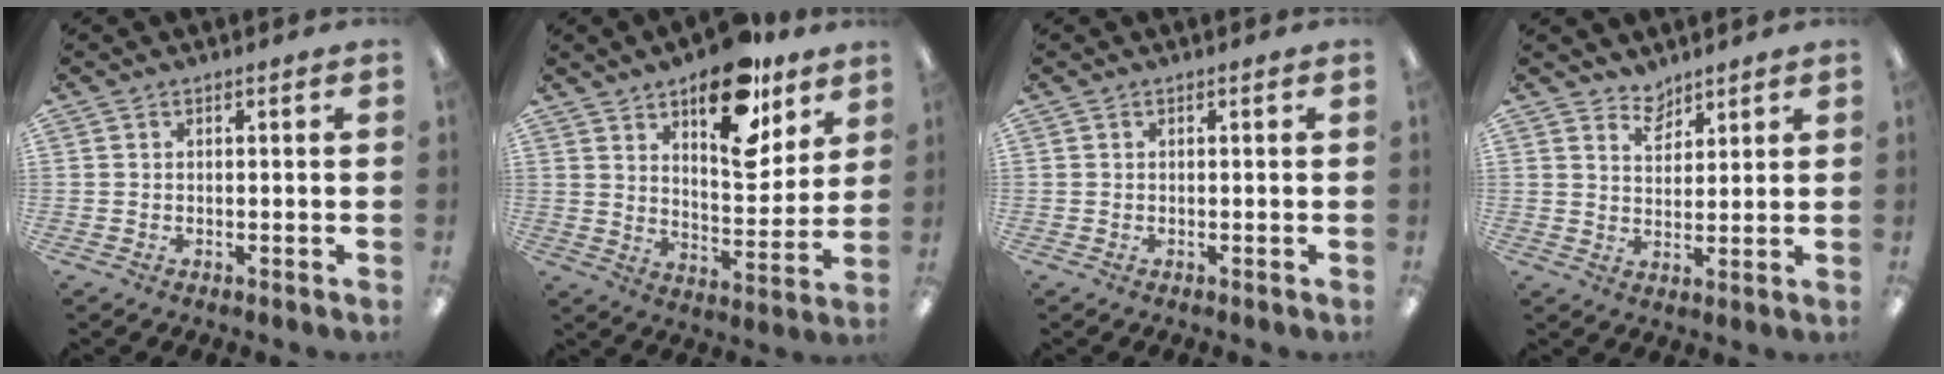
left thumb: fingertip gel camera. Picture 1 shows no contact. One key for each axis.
{"total": 17.9, "fx": 12.0, "fy": 7.8, "fz": 10.8, "tx": -0.142, "ty": -0.066, "tz": 0.199}
{"total": 0.0}
{"total": 4.7, "fx": 4.2, "fy": 2.2, "fz": 0.5, "tx": -0.006, "ty": -0.027, "tz": 0.077}